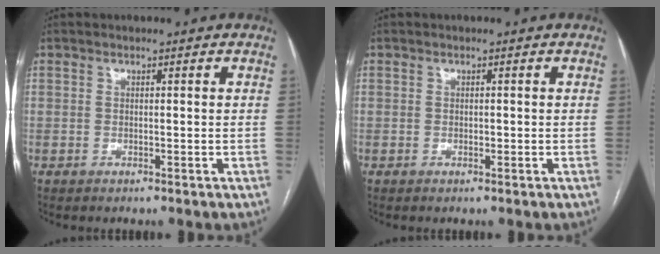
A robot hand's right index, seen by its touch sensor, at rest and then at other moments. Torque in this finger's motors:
{"motor_torque": [0.22, -0.07, 0.05, 0.02]}